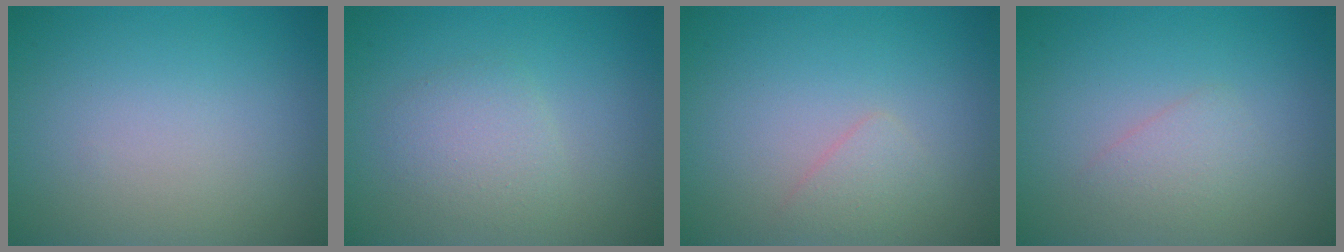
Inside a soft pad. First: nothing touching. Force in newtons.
{"total": 2.3, "press": 2.3, "slide": 0.2}
{"total": 1.3, "press": 1.3, "slide": 0.1}
{"total": 1.5, "press": 1.5, "slide": 0.0}